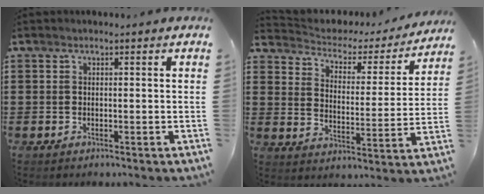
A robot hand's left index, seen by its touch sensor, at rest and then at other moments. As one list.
[{"total": 2.9, "force": [2.4, 1.4, 0.5], "torque": [-0.029, -0.019, 0.034]}]